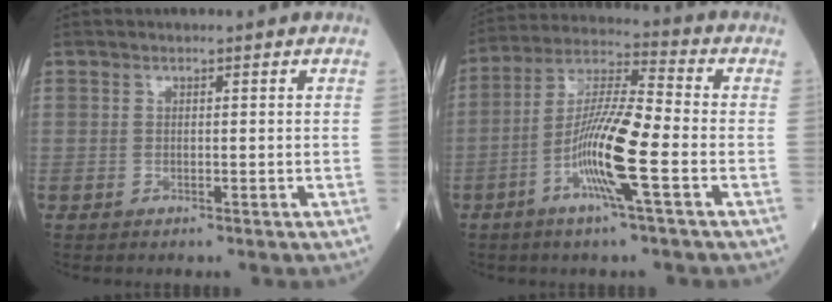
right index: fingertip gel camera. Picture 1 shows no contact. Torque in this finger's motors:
{"motor_torque": [0.48, -0.10, 0.34, 0.21]}